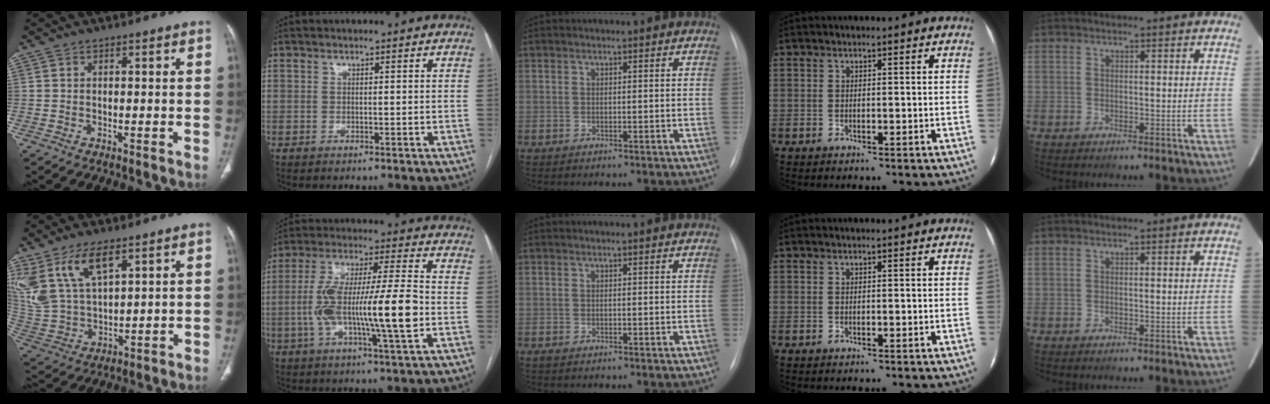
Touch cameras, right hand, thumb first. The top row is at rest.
{"thumb": {"total": 14.6, "force": [8.1, 6.9, 10.0], "torque": [-0.201, -0.024, 0.176]}, "index": {"total": 16.2, "force": [-2.7, 1.3, 15.9], "torque": [-0.297, 0.008, -0.050]}, "middle": {"total": 1.1, "force": [-0.9, 0.4, 0.4], "torque": [-0.008, -0.002, -0.010]}}